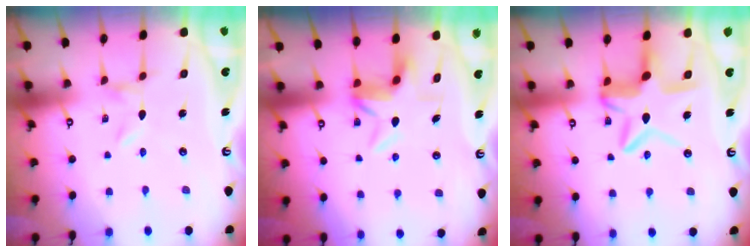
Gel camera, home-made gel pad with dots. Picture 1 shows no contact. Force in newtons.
{"total": 4.6, "press": 4.6, "slide": 0.7}
{"total": 11.8, "press": 11.7, "slide": 1.1}